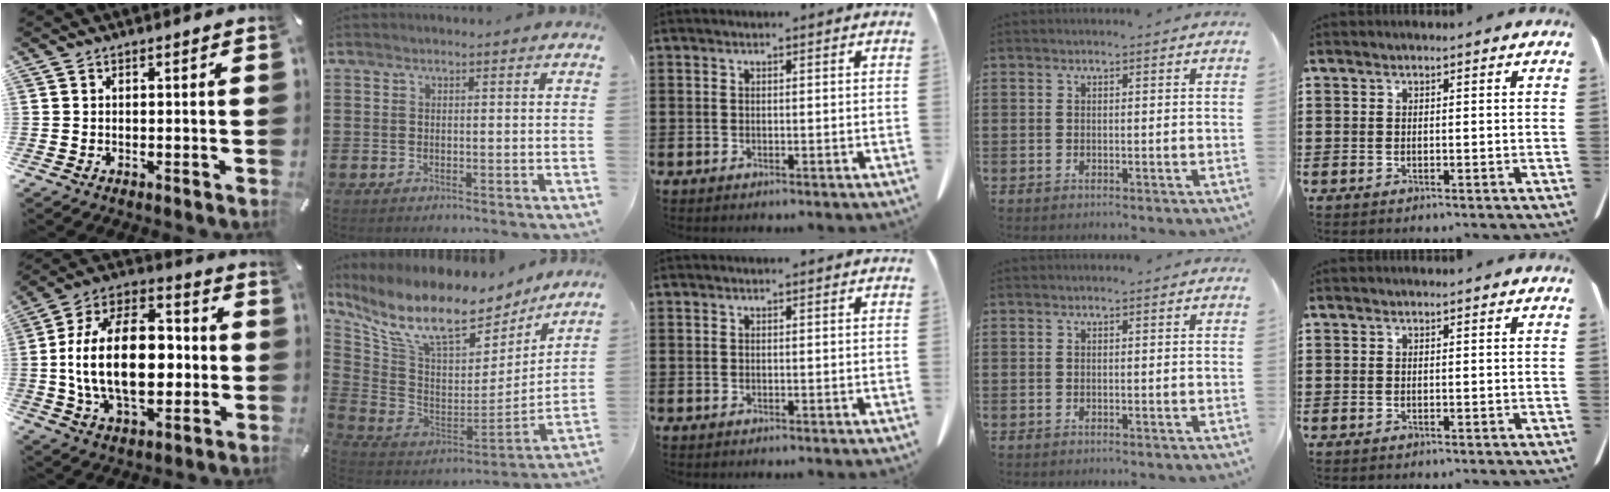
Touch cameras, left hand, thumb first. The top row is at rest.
{"thumb": {"total": 22.2, "force": [-1.6, 13.8, 17.3], "torque": [-0.330, 0.006, -0.029]}, "index": {"total": 12.5, "force": [8.4, 4.5, 8.2], "torque": [-0.174, -0.054, 0.146]}}